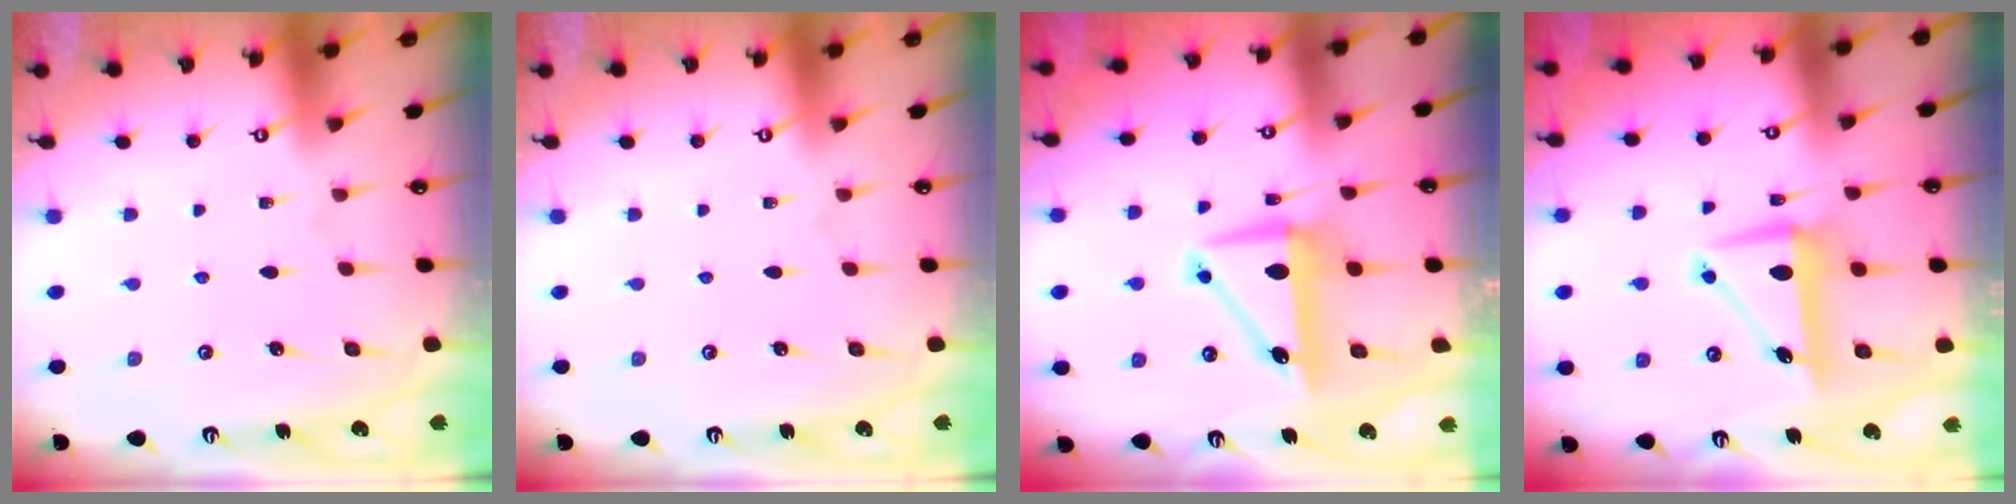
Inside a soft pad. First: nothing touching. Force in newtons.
{"total": 0.0}
{"total": 9.1, "press": 9.0, "slide": 1.6}
{"total": 8.1, "press": 7.8, "slide": 2.2}